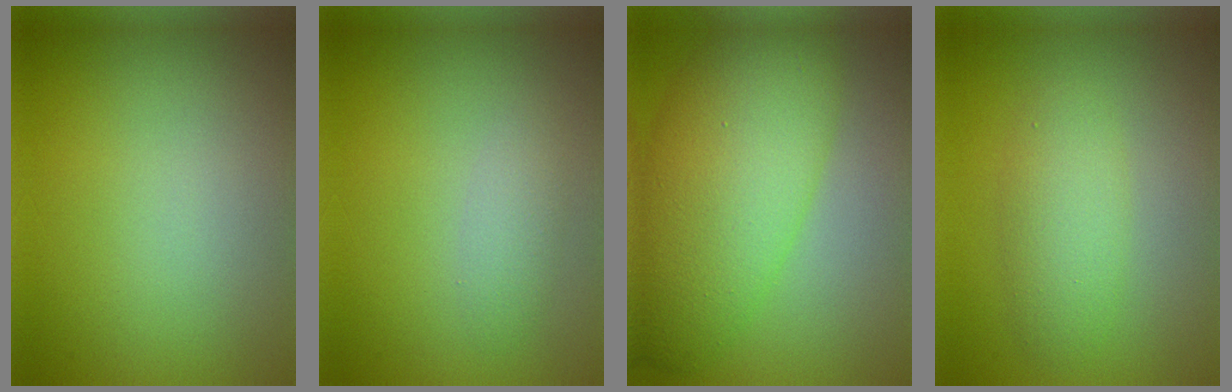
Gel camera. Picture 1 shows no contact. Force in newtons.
{"total": 1.3, "press": 1.3, "slide": 0.1}
{"total": 9.0, "press": 9.0, "slide": 0.0}
{"total": 2.9, "press": 2.9, "slide": 0.1}